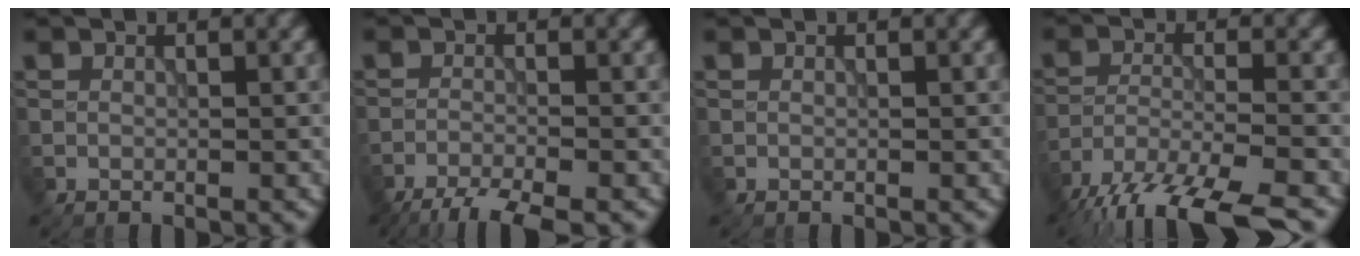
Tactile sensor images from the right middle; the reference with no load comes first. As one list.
[{"total": 4.5, "force": [-3.7, 0.6, 2.6], "torque": [-0.044, -0.012, -0.073]}, {"total": 0.0}, {"total": 12.6, "force": [-10.4, 3.4, 6.1], "torque": [-0.119, -0.037, -0.160]}]